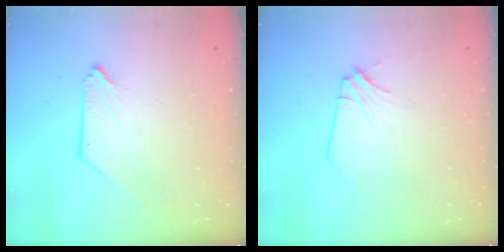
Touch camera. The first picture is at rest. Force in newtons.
{"total": 2.2, "press": 2.2, "slide": 0.3}